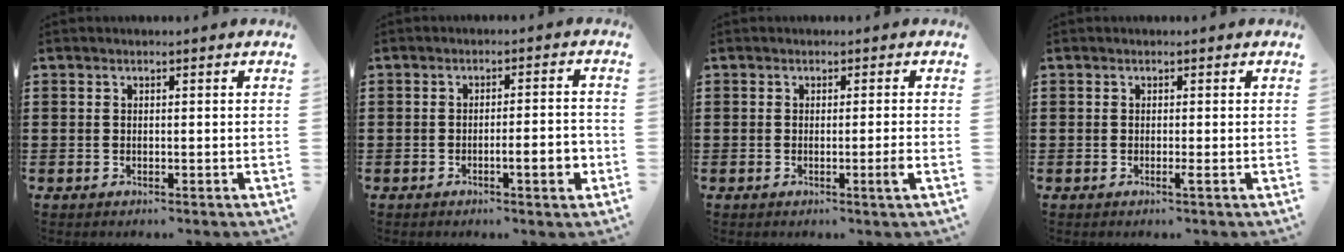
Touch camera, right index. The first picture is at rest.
{"total": 4.9, "force": [-1.5, 0.6, 4.6], "torque": [-0.067, -0.008, -0.026]}
{"total": 2.4, "force": [-0.6, -0.6, 2.2], "torque": [-0.036, -0.011, -0.012]}
{"total": 0.9, "force": [-0.3, -0.2, 0.9], "torque": [-0.016, -0.006, -0.005]}